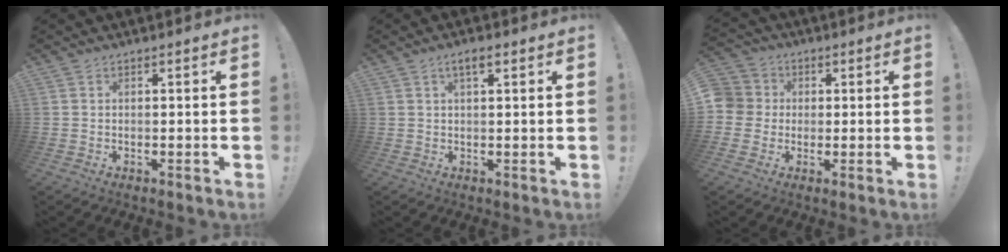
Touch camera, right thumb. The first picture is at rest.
{"total": 3.3, "force": [1.5, 1.1, 2.7], "torque": [-0.049, 0.001, 0.024]}
{"total": 6.7, "force": [0.0, 6.5, 1.5], "torque": [-0.033, 0.007, 0.001]}